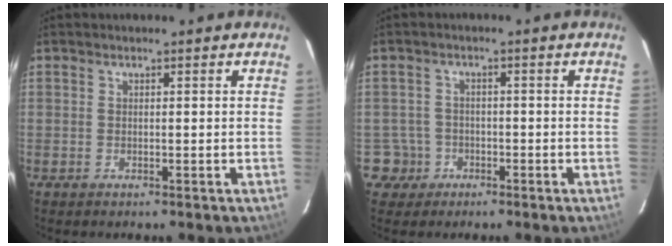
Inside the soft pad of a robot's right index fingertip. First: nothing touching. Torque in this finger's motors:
{"motor_torque": [-0.50, 0.08, -1.06, -0.21]}